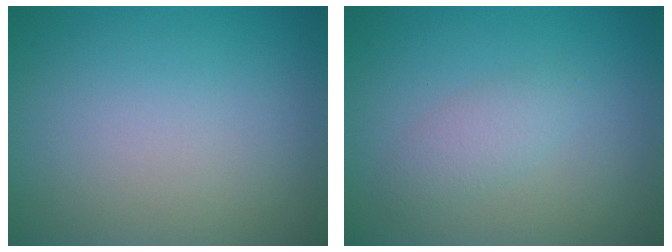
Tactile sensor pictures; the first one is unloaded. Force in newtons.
{"total": 1.7, "press": 1.7, "slide": 0.1}